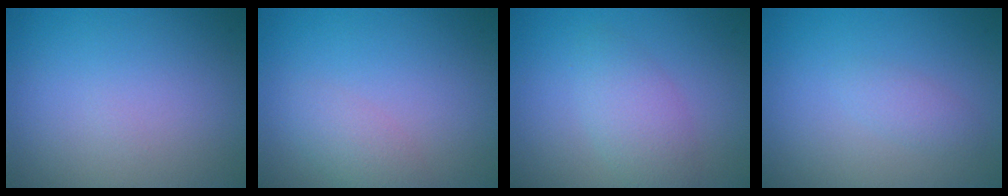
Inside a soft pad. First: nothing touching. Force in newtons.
{"total": 2.0, "press": 2.0, "slide": 0.1}
{"total": 2.7, "press": 2.7, "slide": 0.1}
{"total": 1.2, "press": 1.1, "slide": 0.1}